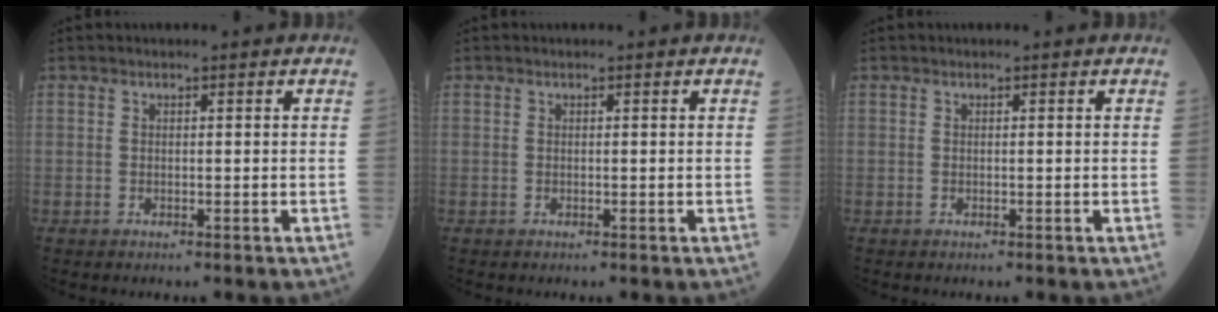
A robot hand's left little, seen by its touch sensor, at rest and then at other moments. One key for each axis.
{"total": 0.0}
{"total": 0.0}